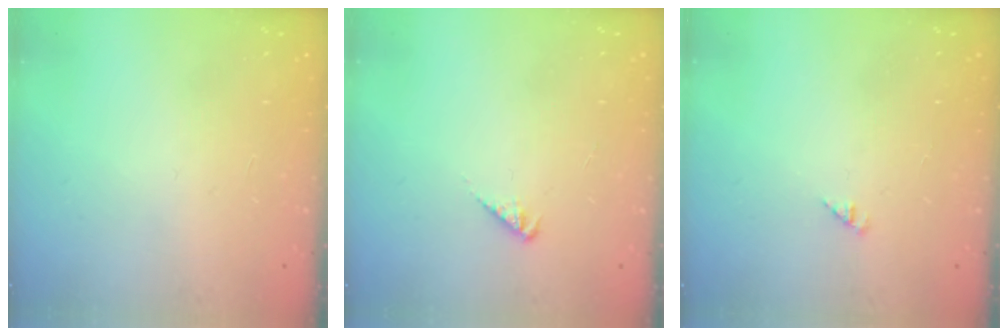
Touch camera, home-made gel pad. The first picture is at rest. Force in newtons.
{"total": 2.5, "press": 2.4, "slide": 0.6}
{"total": 2.0, "press": 2.0, "slide": 0.4}